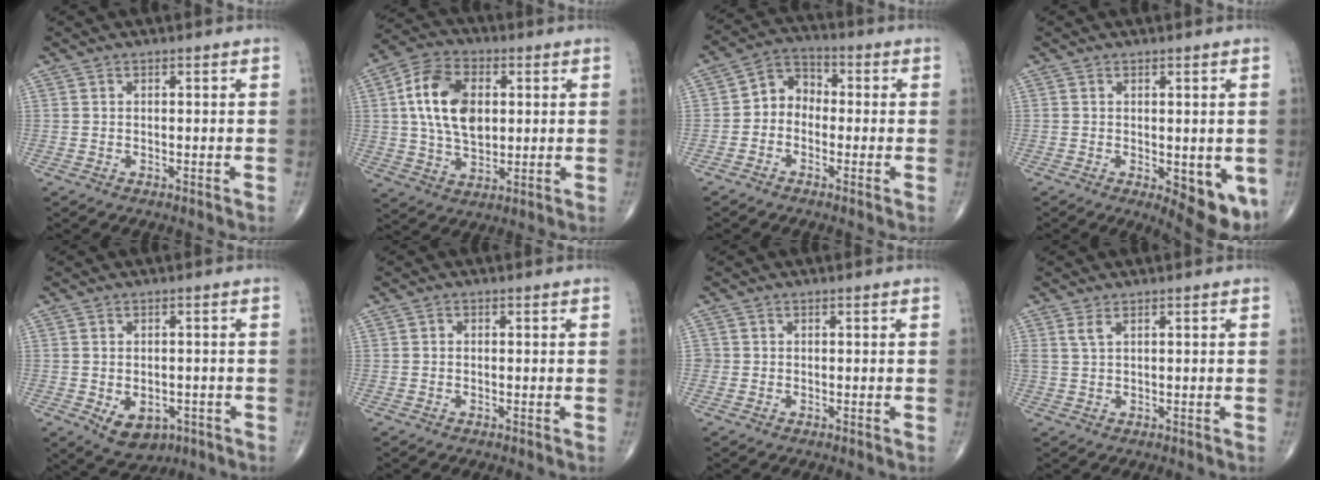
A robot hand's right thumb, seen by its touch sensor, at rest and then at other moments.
{"total": 14.1, "force": [2.3, 8.9, 10.7], "torque": [-0.182, 0.004, 0.038]}
{"total": 6.1, "force": [-1.1, 5.0, 3.3], "torque": [-0.027, 0.028, -0.042]}
{"total": 9.3, "force": [-2.5, 3.8, 8.1], "torque": [-0.087, -0.018, -0.022]}
{"total": 7.1, "force": [-2.5, 4.9, 4.4], "torque": [-0.053, 0.006, -0.022]}
{"total": 0.5, "force": [-0.1, 0.5, 0.3], "torque": [0.002, 0.002, -0.004]}
{"total": 0.9, "force": [-0.1, 0.9, 0.0], "torque": [0.006, 0.005, -0.004]}
{"total": 1.8, "force": [1.0, 0.6, 1.3], "torque": [-0.036, 0.004, 0.028]}